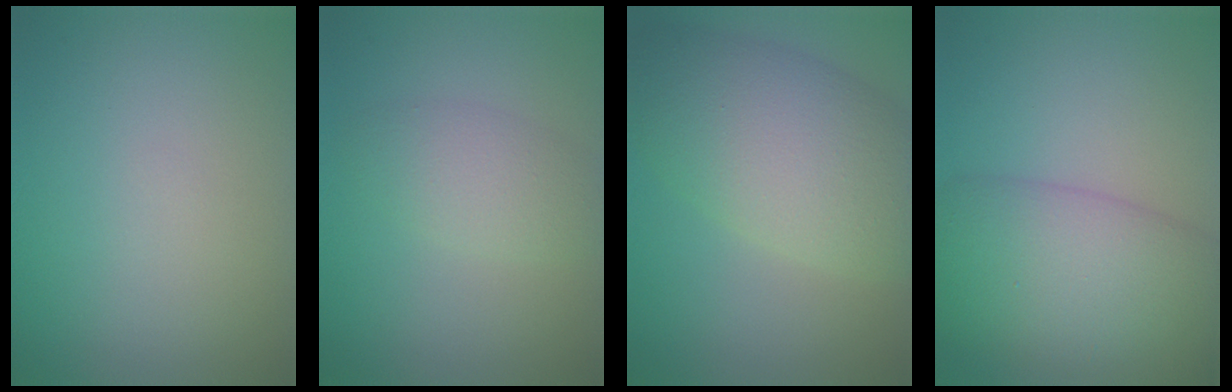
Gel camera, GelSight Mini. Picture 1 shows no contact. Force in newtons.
{"total": 2.9, "press": 2.9, "slide": 0.1}
{"total": 9.3, "press": 9.3, "slide": 0.5}
{"total": 9.1, "press": 9.1, "slide": 0.2}